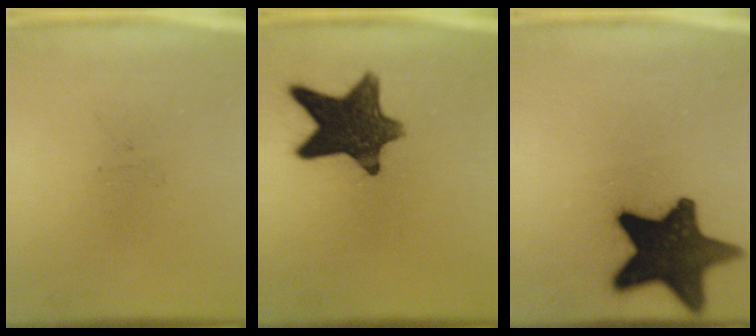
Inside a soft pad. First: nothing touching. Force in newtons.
{"total": 12.8}
{"total": 16.7}